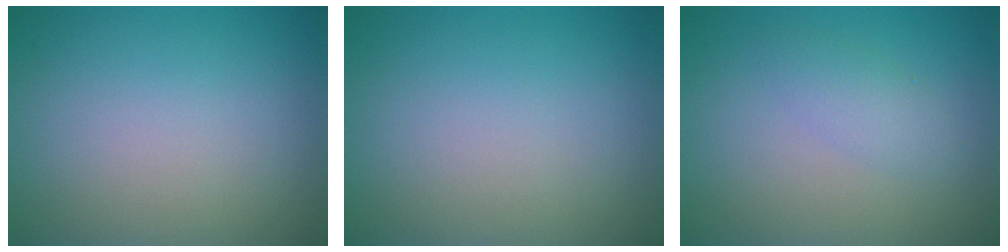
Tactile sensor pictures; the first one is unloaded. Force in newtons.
{"total": 0.0}
{"total": 1.7, "press": 1.7, "slide": 0.0}